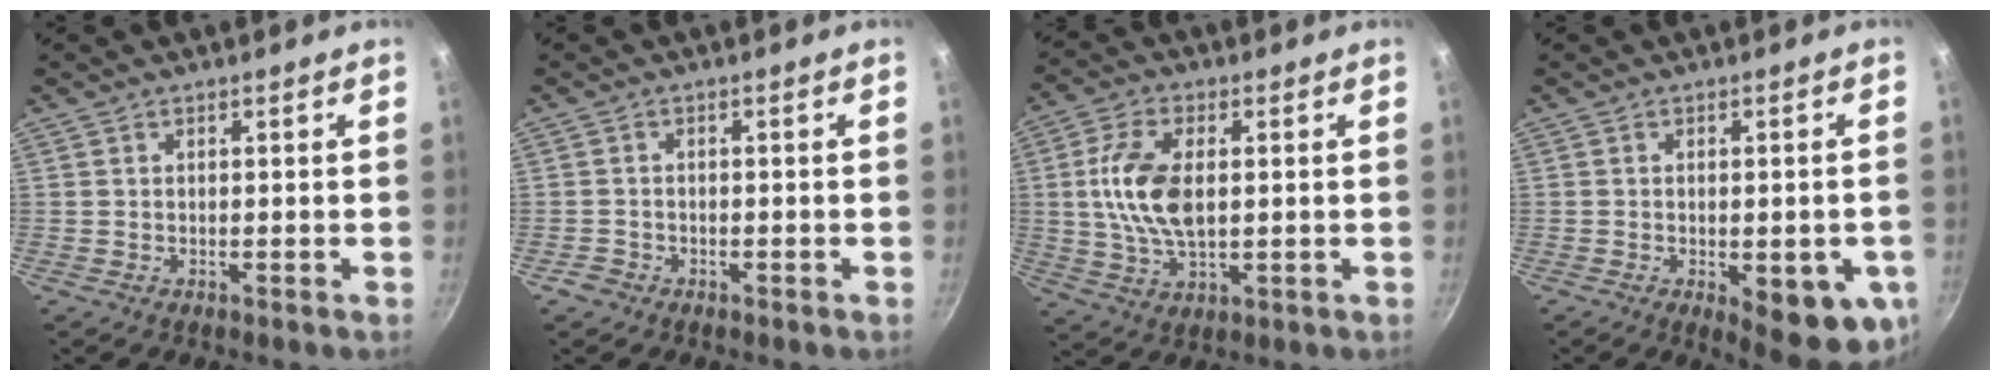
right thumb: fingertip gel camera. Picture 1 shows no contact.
{"total": 2.0, "force": [-1.2, 1.5, 0.5], "torque": [-0.008, 0.015, -0.019]}
{"total": 11.7, "force": [1.1, 6.3, 9.8], "torque": [-0.185, 0.006, 0.019]}
{"total": 13.2, "force": [-4.0, 4.9, 11.6], "torque": [-0.112, -0.006, -0.043]}